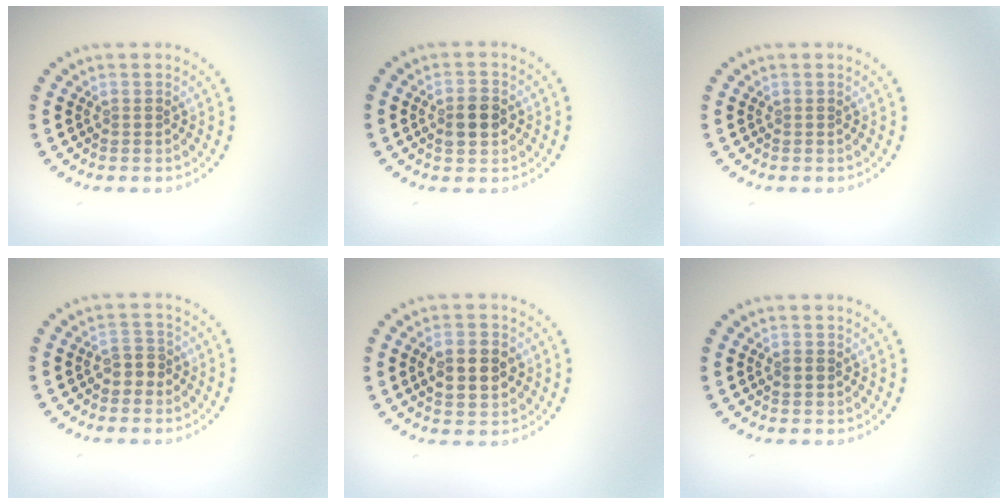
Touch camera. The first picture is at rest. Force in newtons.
{"total": 3.0, "press": 3.0, "slide": 0.1}
{"total": 0.0}
{"total": 1.9, "press": 1.7, "slide": 0.8}
{"total": 4.5, "press": 4.5, "slide": 0.1}
{"total": 1.2, "press": 1.2, "slide": 0.2}